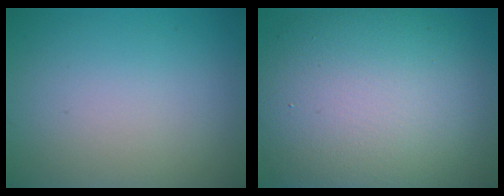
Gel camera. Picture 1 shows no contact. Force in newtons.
{"total": 14.6, "press": 14.6, "slide": 0.7}